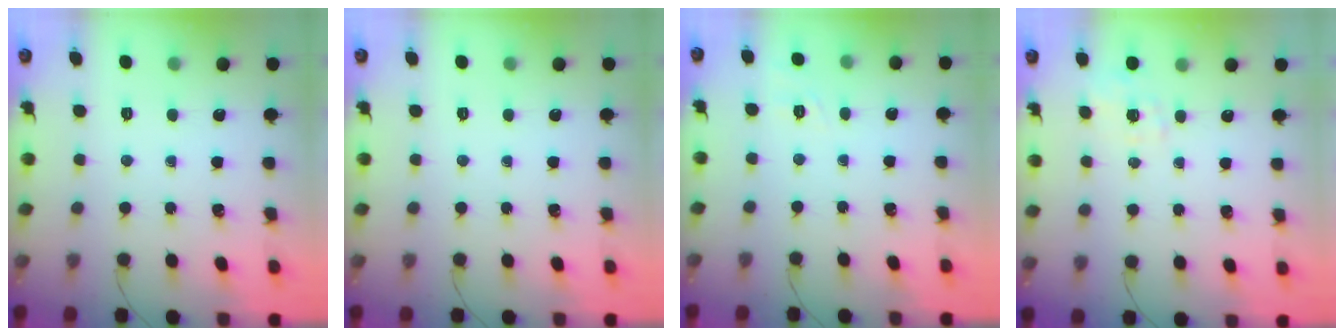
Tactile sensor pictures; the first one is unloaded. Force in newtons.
{"total": 0.0}
{"total": 1.5, "press": 0.1, "slide": 1.5}
{"total": 2.1, "press": 1.6, "slide": 1.4}